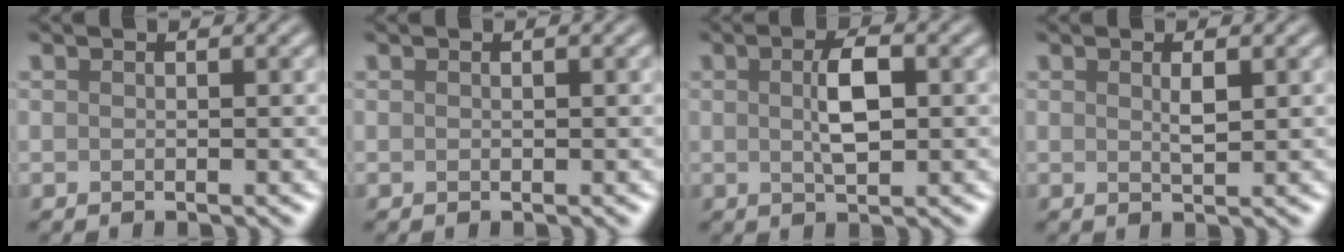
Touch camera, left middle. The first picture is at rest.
{"total": 0.0}
{"total": 3.3, "force": [0.3, 1.3, 3.1], "torque": [-0.063, 0.003, 0.006]}
{"total": 1.2, "force": [0.5, 0.2, 1.1], "torque": [-0.022, -0.002, 0.008]}